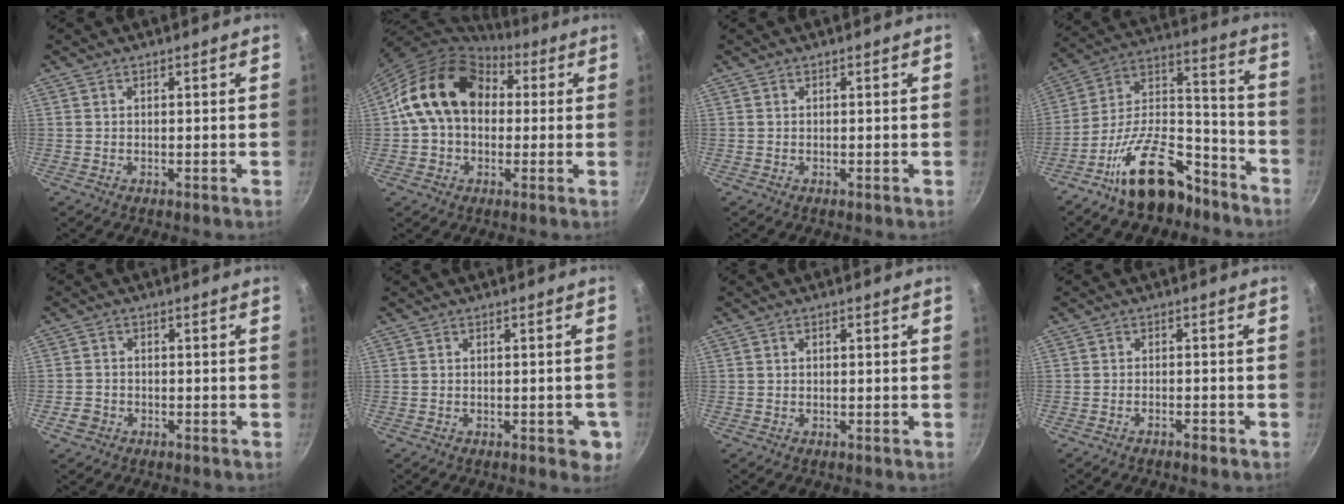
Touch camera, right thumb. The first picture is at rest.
{"total": 17.2, "force": [3.0, 13.0, 10.9], "torque": [-0.157, 0.034, 0.038]}
{"total": 0.0}
{"total": 19.9, "force": [-12.9, 9.7, 11.7], "torque": [-0.147, 0.118, -0.217]}
{"total": 2.9, "force": [-1.5, 2.3, 0.9], "torque": [-0.014, 0.019, -0.026]}
{"total": 4.4, "force": [-1.5, 2.1, 3.6], "torque": [-0.025, 0.006, -0.019]}
{"total": 0.8, "force": [0.1, 0.6, 0.6], "torque": [-0.010, 0.006, 0.002]}
{"total": 1.9, "force": [-1.4, 0.6, 1.0], "torque": [-0.020, 0.017, -0.021]}